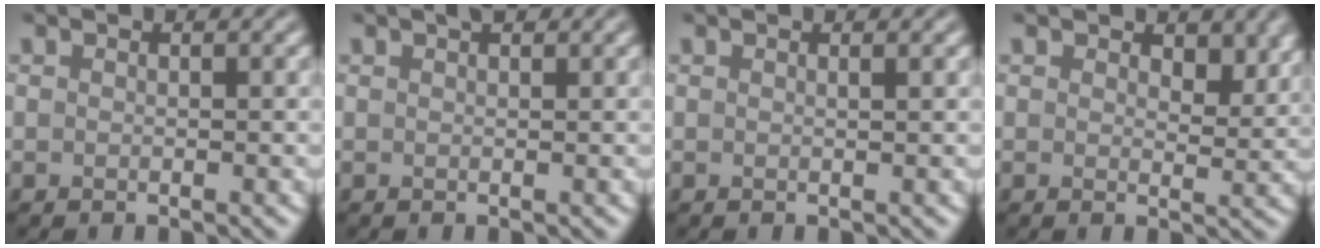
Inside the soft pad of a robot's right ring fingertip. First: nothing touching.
{"total": 1.0, "force": [0.7, 0.3, 0.6], "torque": [-0.008, 0.000, 0.012]}
{"total": 0.7, "force": [0.4, 0.3, 0.6], "torque": [0.000, -0.001, 0.001]}
{"total": 2.4, "force": [1.4, 1.3, 1.5], "torque": [-0.025, -0.009, 0.019]}